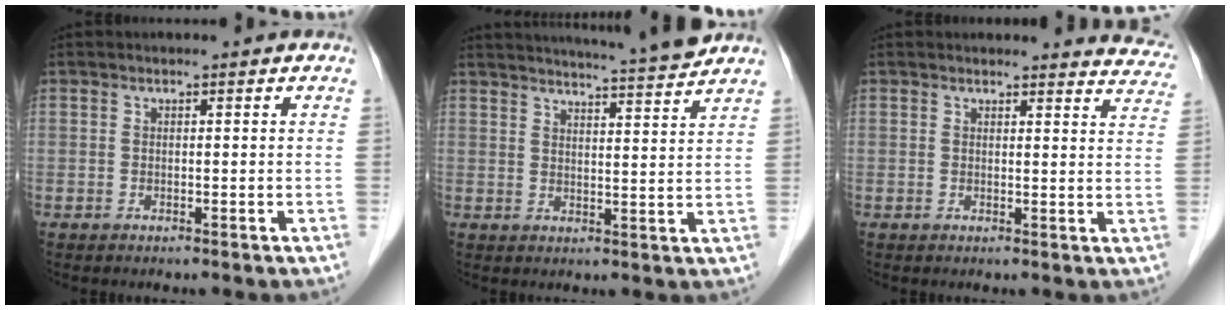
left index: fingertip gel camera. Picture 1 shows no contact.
{"total": 11.6, "force": [10.8, -1.0, 4.2], "torque": [-0.074, -0.002, 0.142]}
{"total": 7.7, "force": [7.5, 1.4, 0.2], "torque": [0.029, -0.031, 0.047]}